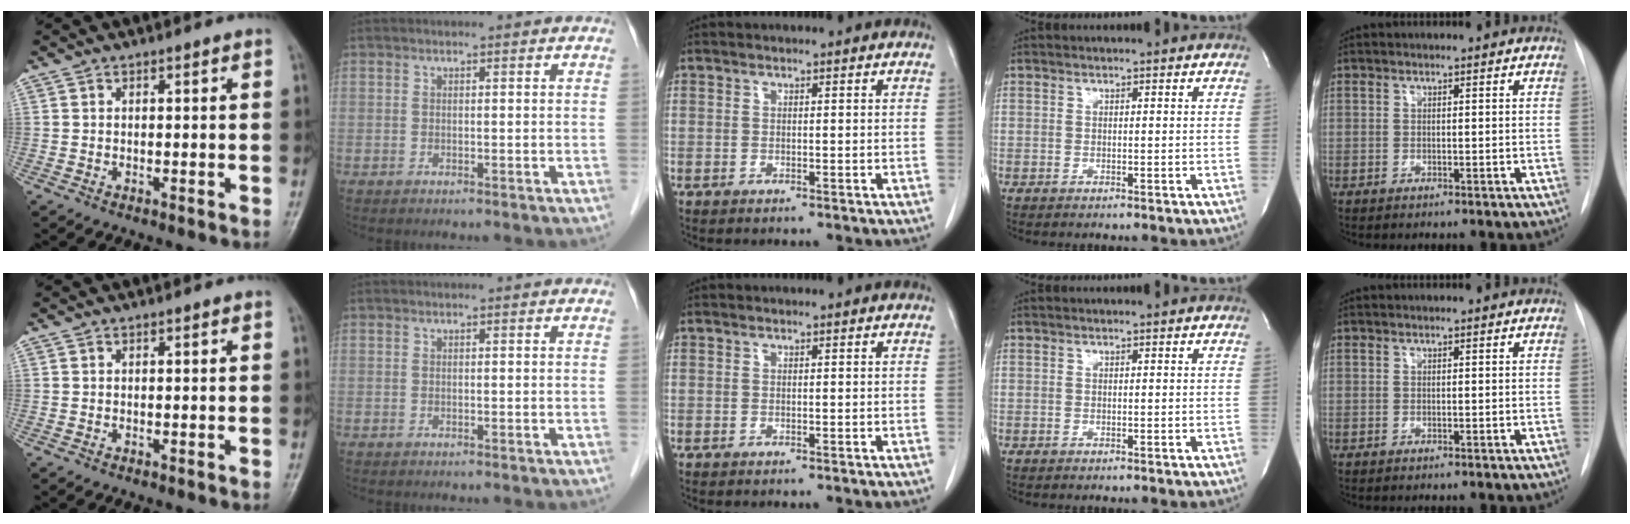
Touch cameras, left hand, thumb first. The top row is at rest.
{}